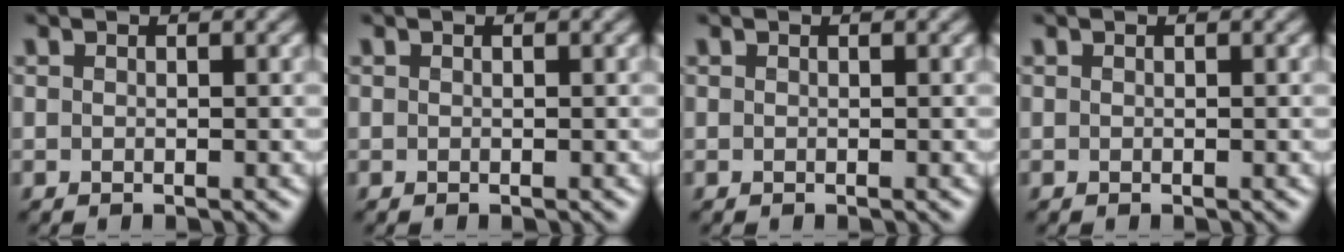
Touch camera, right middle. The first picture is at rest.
{"total": 0.0}
{"total": 0.0}
{"total": 0.0}